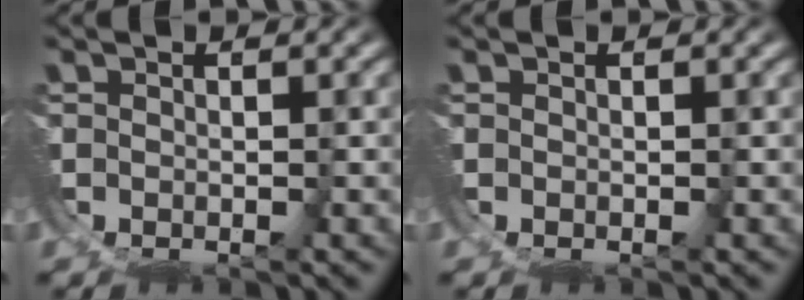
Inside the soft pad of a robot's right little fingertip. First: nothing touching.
{"total": 0.0}